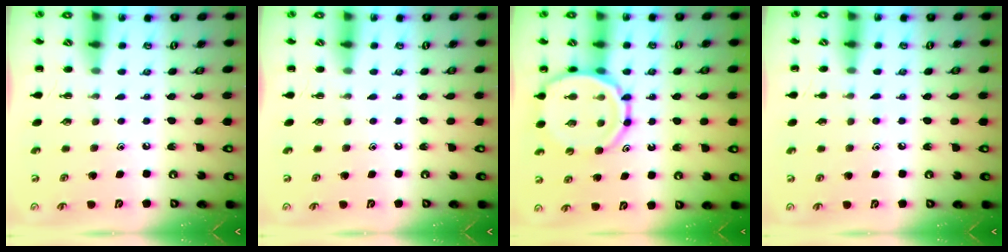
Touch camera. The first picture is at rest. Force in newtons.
{"total": 0.0}
{"total": 13.0, "press": 12.6, "slide": 3.4}
{"total": 4.6, "press": 4.3, "slide": 1.6}